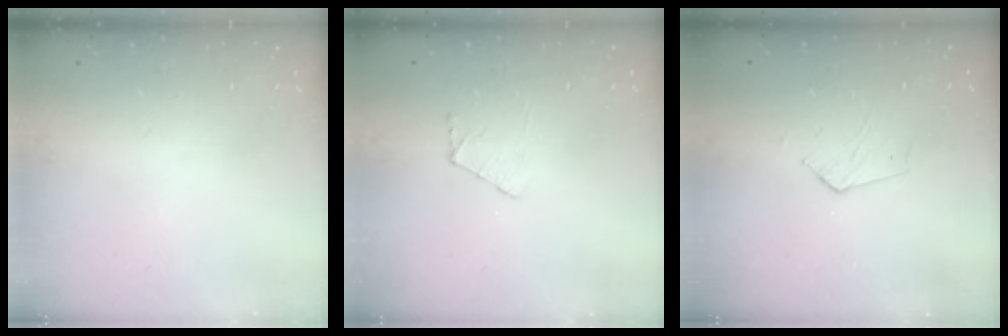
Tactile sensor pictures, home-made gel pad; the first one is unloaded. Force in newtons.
{"total": 3.3, "press": 3.3, "slide": 0.3}
{"total": 2.6, "press": 2.6, "slide": 0.2}